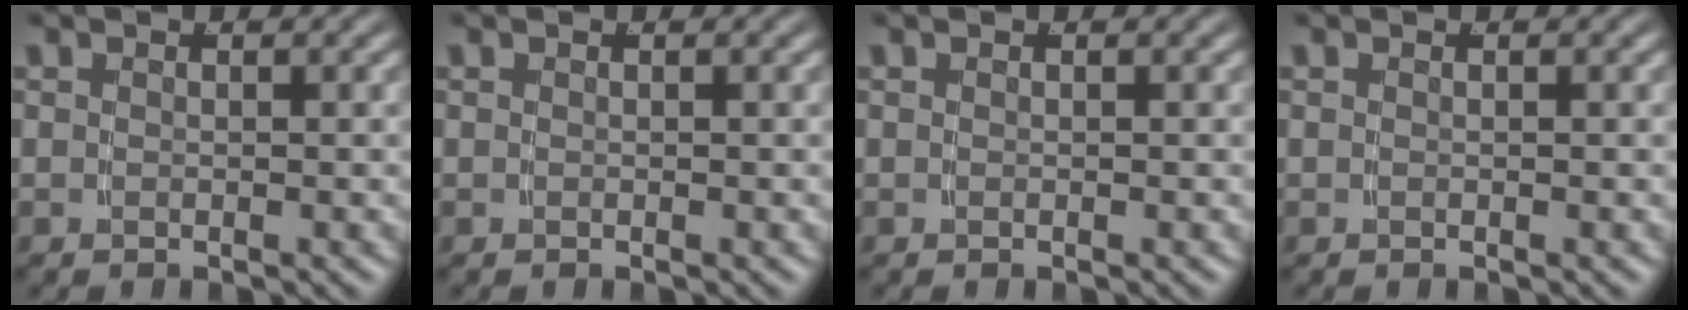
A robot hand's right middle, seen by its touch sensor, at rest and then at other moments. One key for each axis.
{"total": 0.0}
{"total": 0.0}
{"total": 0.0}